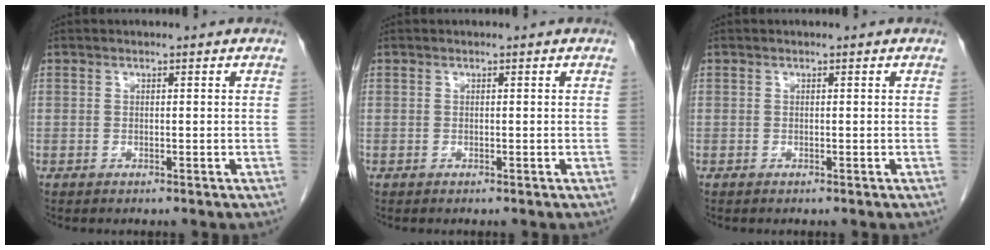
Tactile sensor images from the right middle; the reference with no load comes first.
{"total": 0.0}
{"total": 0.0}